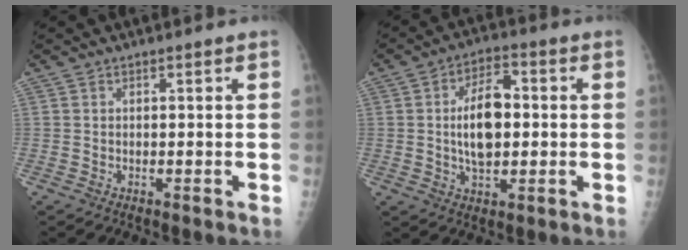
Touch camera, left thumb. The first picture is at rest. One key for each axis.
{"total": 10.4, "fx": 0.1, "fy": 5.8, "fz": 8.6, "tx": -0.130, "ty": 0.010, "tz": 0.002}